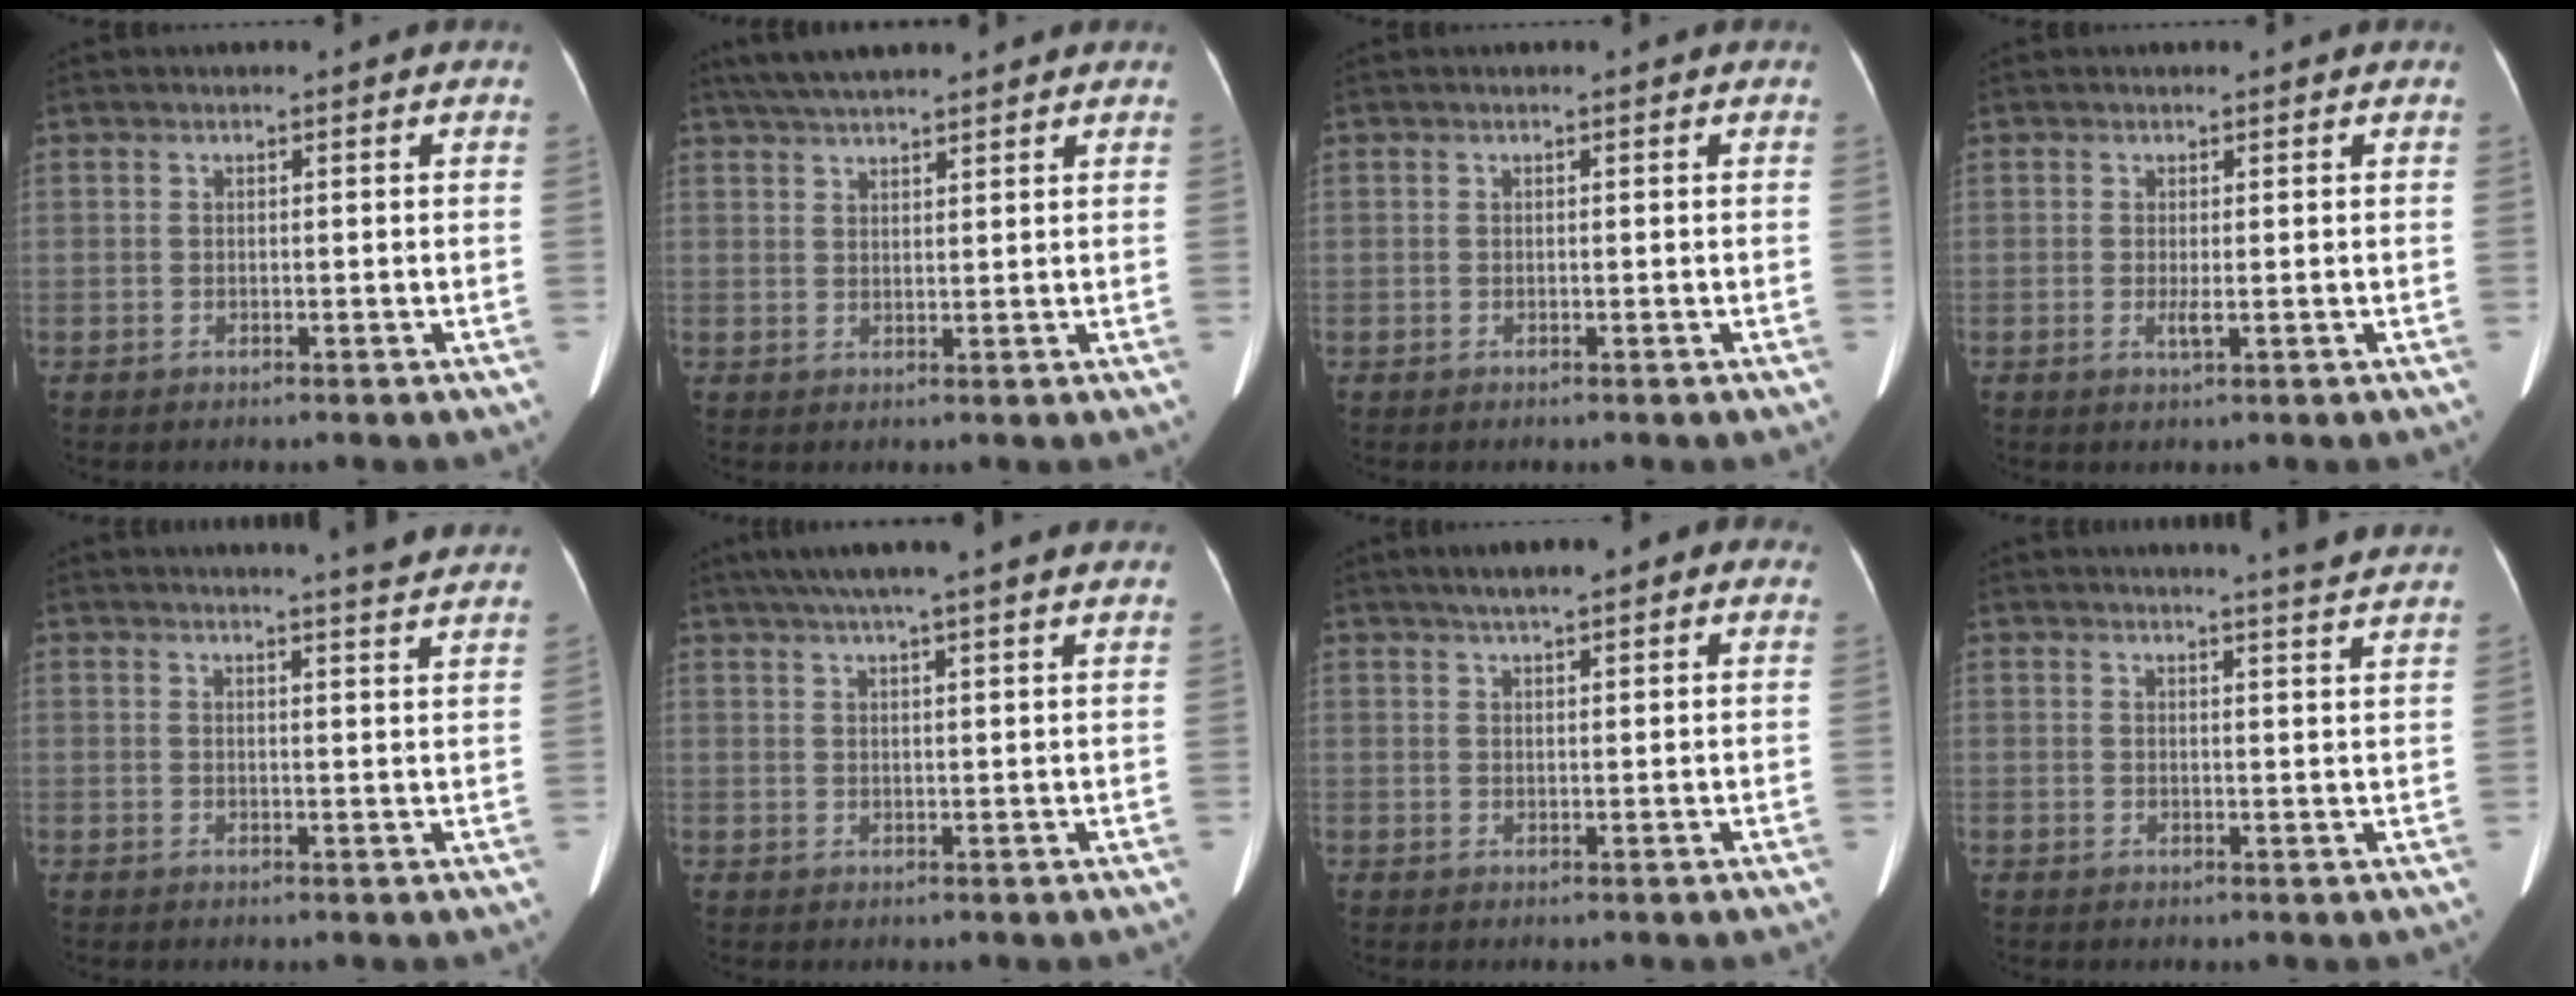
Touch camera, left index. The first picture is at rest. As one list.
[{"total": 7.8, "force": [6.7, 1.0, 3.8], "torque": [-0.060, 0.036, 0.109]}, {"total": 0.0}, {"total": 1.3, "force": [-0.1, 0.1, 1.3], "torque": [-0.027, -0.004, -0.001]}, {"total": 9.0, "force": [8.5, -0.8, 2.9], "torque": [-0.039, -0.015, 0.085]}, {"total": 15.2, "force": [12.8, 0.0, 8.2], "torque": [-0.133, 0.039, 0.165]}, {"total": 7.4, "force": [5.6, 1.6, 4.5], "torque": [-0.056, 0.028, 0.076]}, {"total": 9.5, "force": [9.0, -1.1, 2.9], "torque": [-0.039, -0.025, 0.089]}]